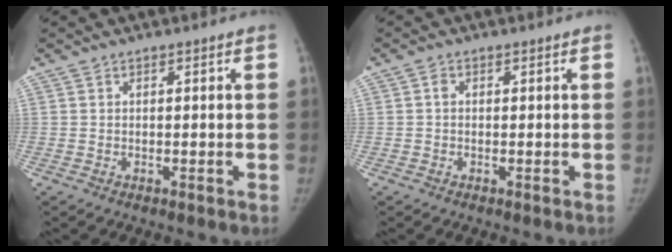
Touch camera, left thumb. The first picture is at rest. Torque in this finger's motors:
{"motor_torque": [-0.42, -0.19, -0.35, 0.16, -0.06]}